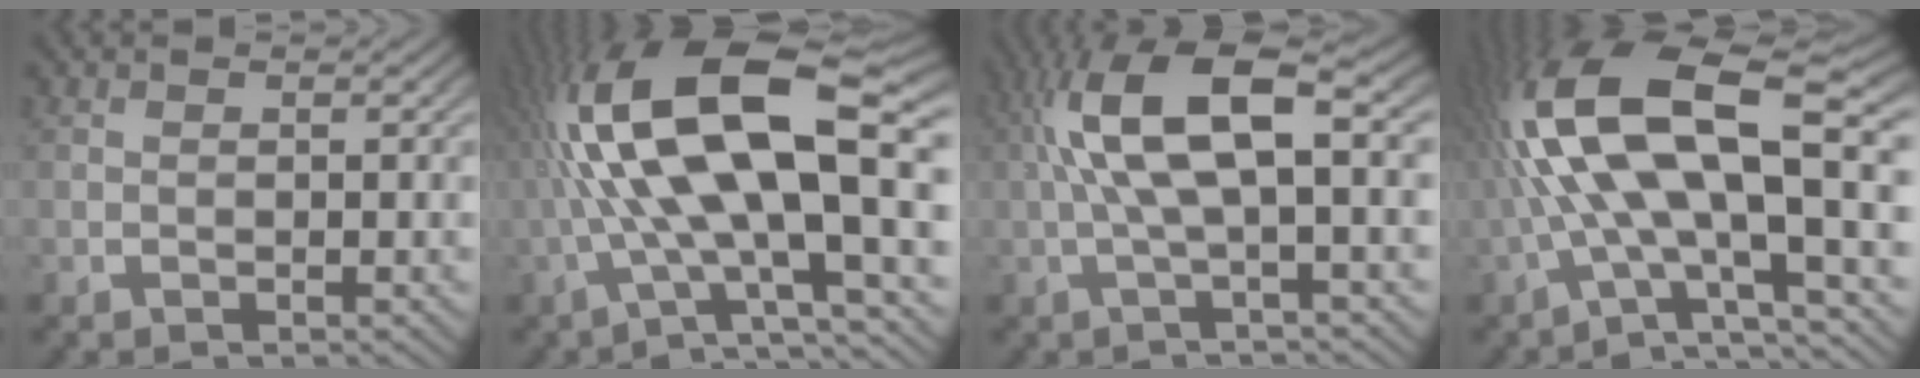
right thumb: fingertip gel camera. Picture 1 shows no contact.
{"total": 15.5, "force": [1.0, 7.9, 13.3], "torque": [-0.264, -0.017, 0.025]}
{"total": 9.2, "force": [1.4, 3.6, 8.3], "torque": [-0.176, 0.005, 0.019]}
{"total": 13.1, "force": [0.3, 6.8, 11.2], "torque": [-0.243, -0.017, 0.019]}